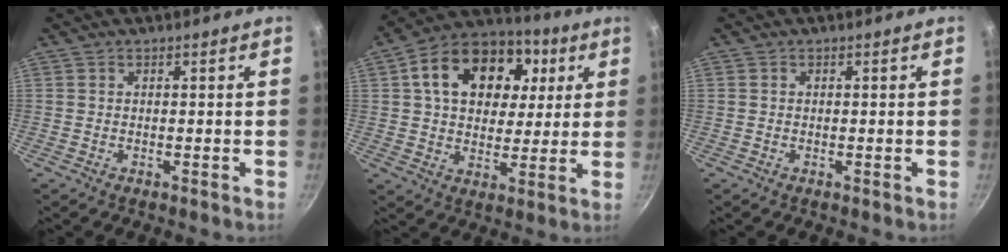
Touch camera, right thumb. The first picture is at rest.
{"total": 19.9, "force": [6.0, 14.1, 12.7], "torque": [-0.197, 0.014, 0.088]}
{"total": 0.0}